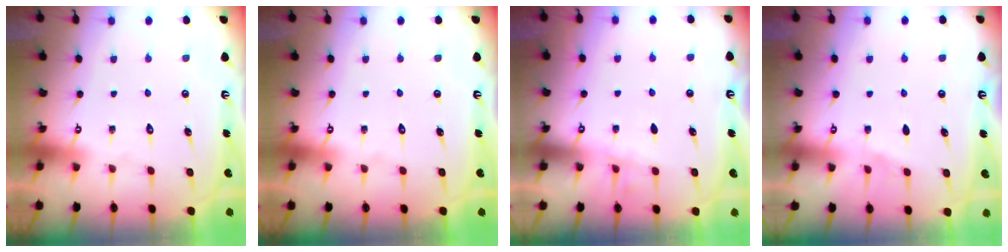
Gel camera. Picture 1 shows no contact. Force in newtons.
{"total": 0.0}
{"total": 1.8, "press": 1.7, "slide": 0.3}
{"total": 0.7, "press": 0.7, "slide": 0.1}